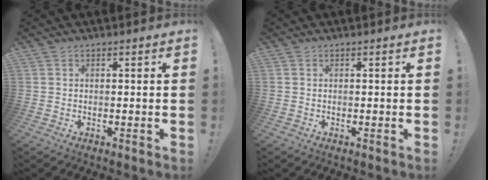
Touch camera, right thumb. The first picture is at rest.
{"total": 0.0}